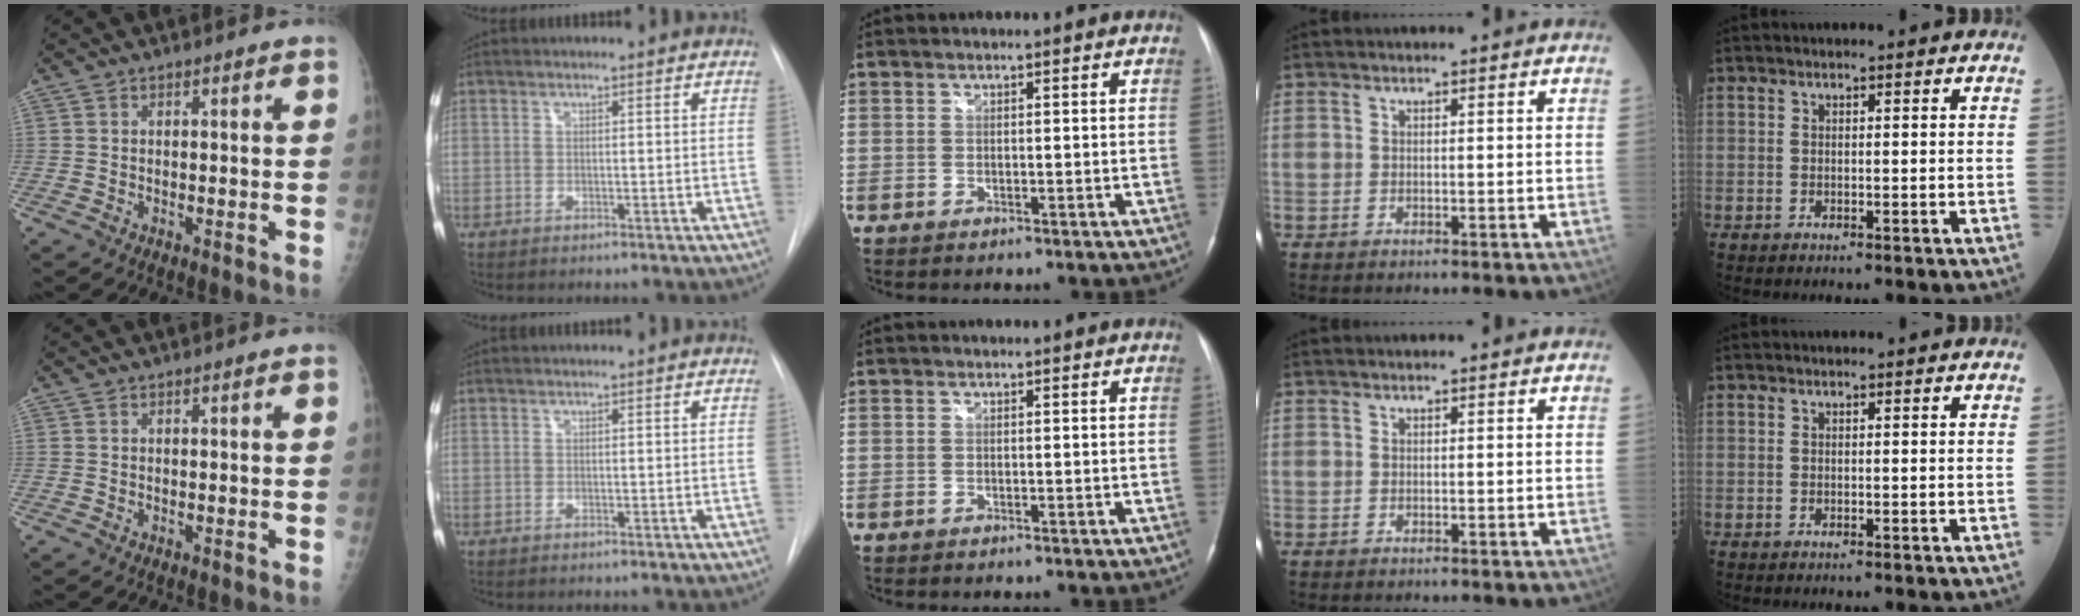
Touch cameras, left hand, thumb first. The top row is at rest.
{}